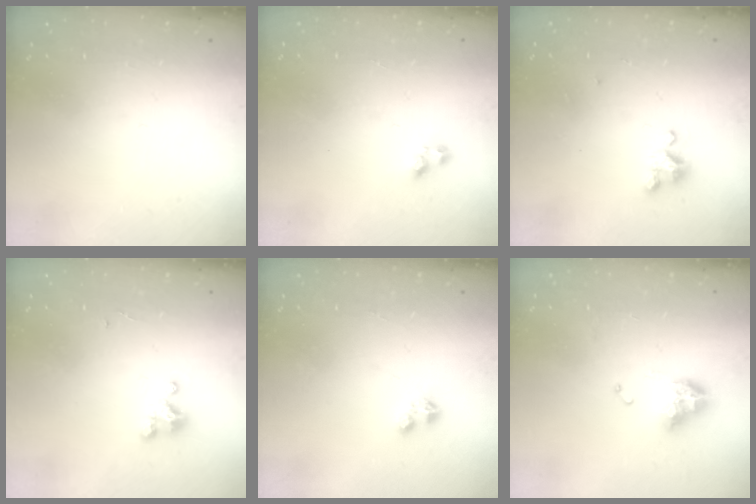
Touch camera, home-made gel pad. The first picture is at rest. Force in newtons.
{"total": 3.1, "press": 3.1, "slide": 0.5}
{"total": 2.9, "press": 2.9, "slide": 0.3}
{"total": 2.7, "press": 2.7, "slide": 0.3}
{"total": 2.7, "press": 2.7, "slide": 0.4}
{"total": 9.1, "press": 9.0, "slide": 1.0}